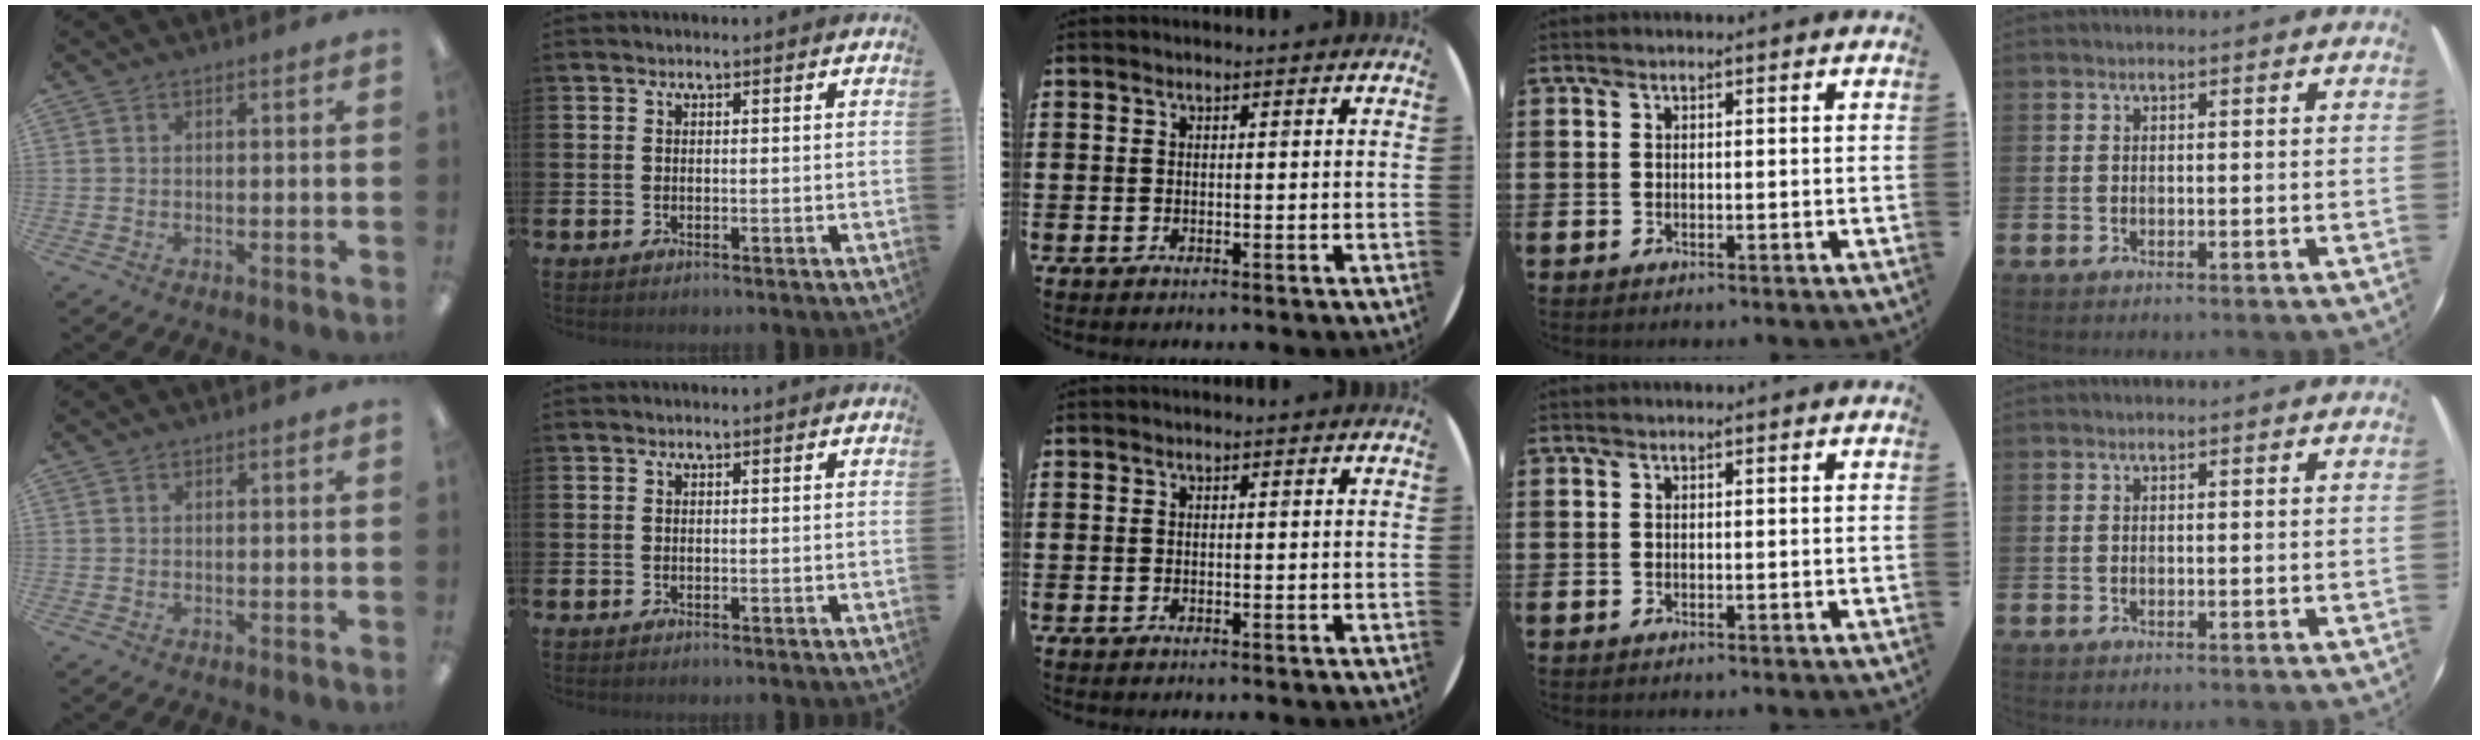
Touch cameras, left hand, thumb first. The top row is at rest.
{}